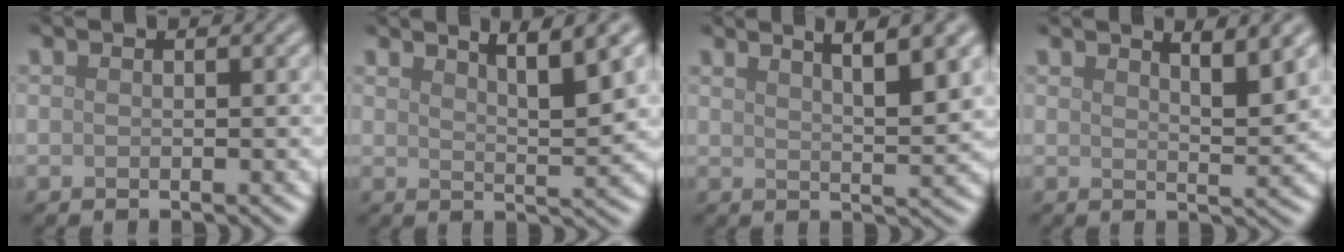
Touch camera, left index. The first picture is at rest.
{"total": 4.6, "force": [2.9, 0.8, 3.4], "torque": [-0.040, 0.003, 0.045]}
{"total": 5.8, "force": [3.4, 1.4, 4.5], "torque": [-0.042, 0.018, 0.036]}
{"total": 3.7, "force": [2.4, 0.7, 2.7], "torque": [-0.026, 0.001, 0.037]}